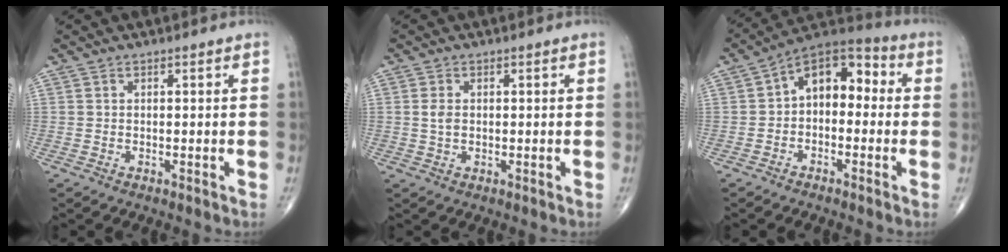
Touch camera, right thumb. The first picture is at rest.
{"total": 2.2, "force": [0.2, 1.5, 1.6], "torque": [-0.030, -0.001, 0.005]}
{"total": 11.0, "force": [0.3, 7.0, 8.4], "torque": [-0.094, 0.043, -0.016]}